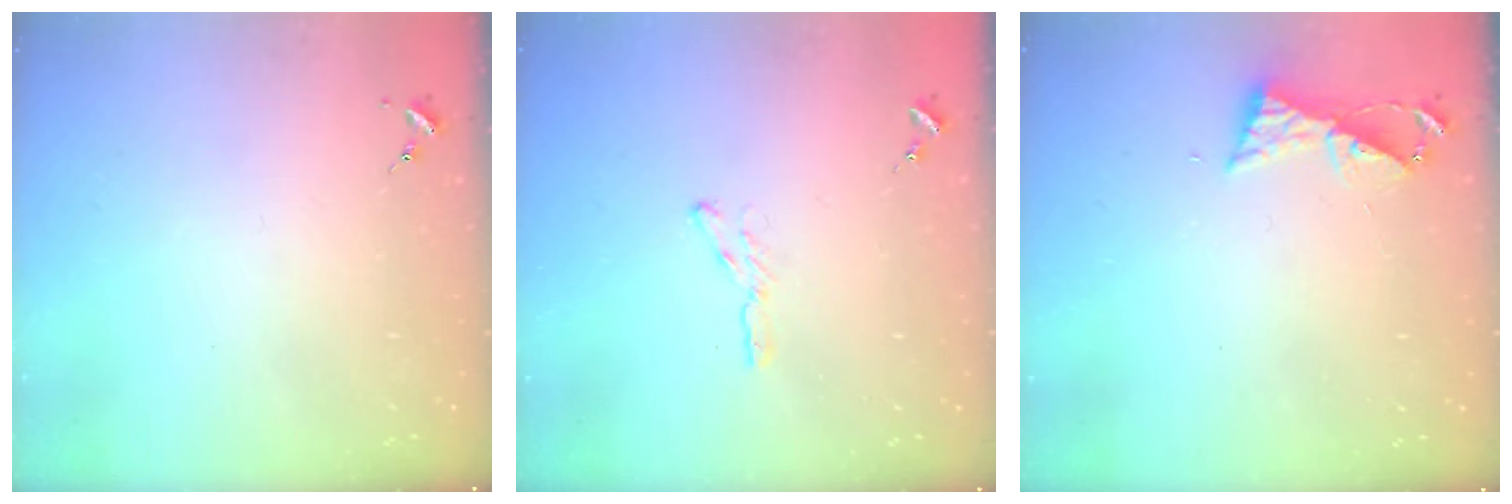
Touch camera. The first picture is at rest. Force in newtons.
{"total": 4.3, "press": 4.2, "slide": 0.4}
{"total": 6.4, "press": 6.4, "slide": 0.6}